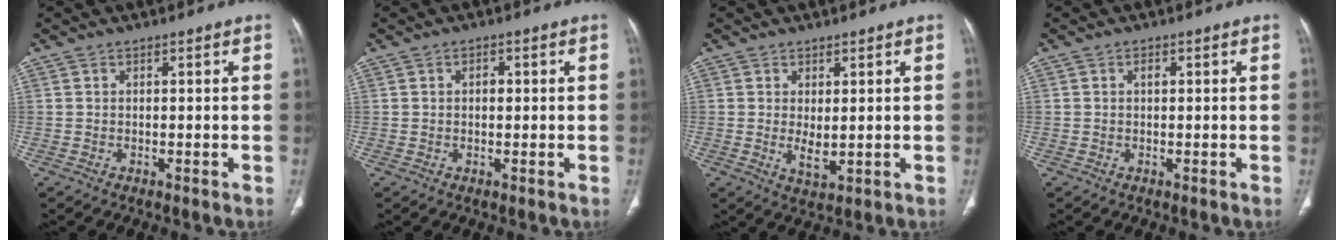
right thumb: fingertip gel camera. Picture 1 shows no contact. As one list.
[{"total": 1.6, "force": [0.3, 1.0, 1.3], "torque": [-0.015, -0.001, 0.003]}, {"total": 3.4, "force": [0.2, 1.5, 3.0], "torque": [-0.047, -0.013, 0.011]}, {"total": 0.9, "force": [0.3, 0.5, 0.7], "torque": [-0.007, -0.001, 0.004]}]